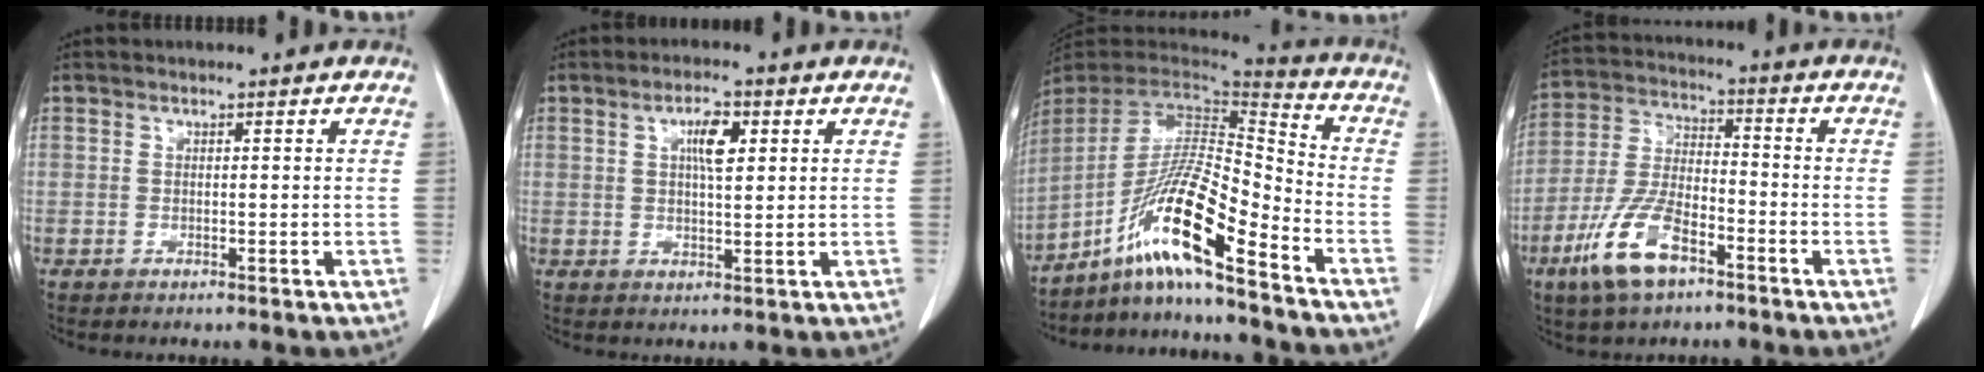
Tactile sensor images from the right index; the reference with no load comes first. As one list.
[{"total": 4.6, "force": [1.6, 1.3, 4.1], "torque": [-0.072, 0.002, 0.026]}, {"total": 14.8, "force": [-9.6, -0.1, 11.2], "torque": [-0.206, 0.002, -0.177]}, {"total": 11.2, "force": [-6.3, 4.2, 8.3], "torque": [-0.187, -0.001, -0.119]}]